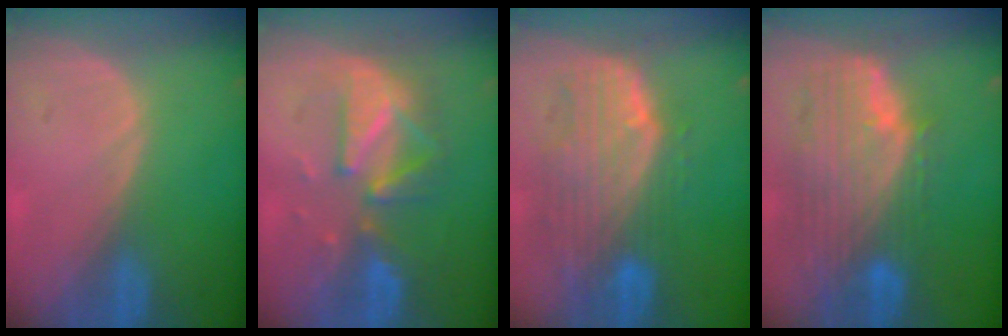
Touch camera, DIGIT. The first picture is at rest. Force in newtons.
{"total": 8.1, "press": 8.1, "slide": 0.8}
{"total": 10.5, "press": 9.0, "slide": 5.4}
{"total": 11.6, "press": 9.9, "slide": 6.1}